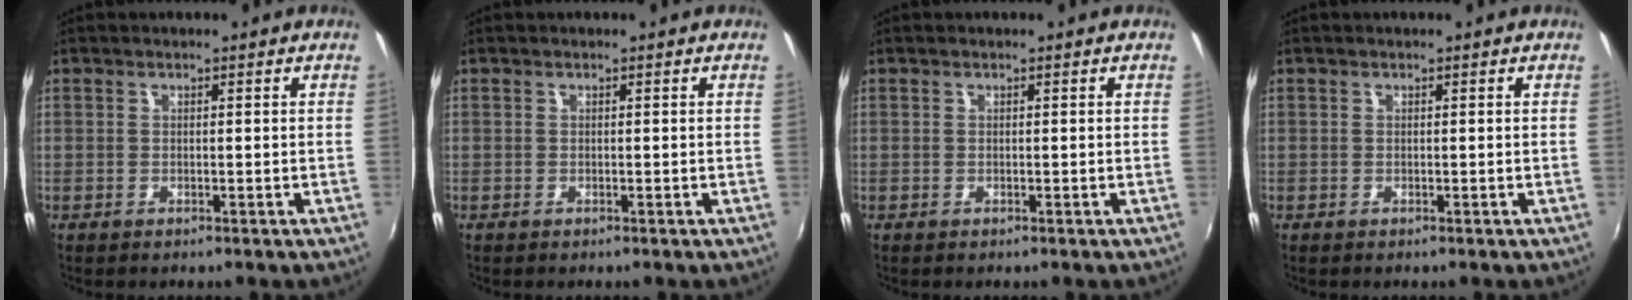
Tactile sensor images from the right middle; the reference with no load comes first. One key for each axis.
{"total": 0.0}
{"total": 0.0}
{"total": 0.0}